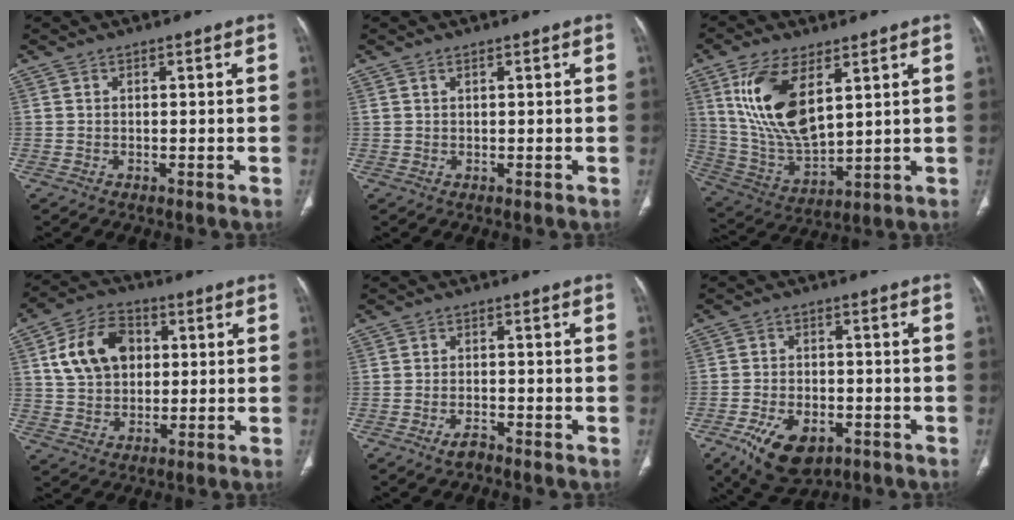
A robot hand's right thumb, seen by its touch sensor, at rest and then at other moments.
{"total": 0.6, "force": [0.4, 0.2, 0.3], "torque": [-0.010, 0.002, 0.010]}
{"total": 16.4, "force": [6.4, 7.6, 13.1], "torque": [-0.252, -0.027, 0.138]}
{"total": 12.7, "force": [3.0, 9.2, 8.1], "torque": [-0.123, 0.008, 0.052]}
{"total": 2.3, "force": [-1.8, 0.8, 1.2], "torque": [-0.030, 0.008, -0.033]}
{"total": 11.6, "force": [-5.7, 6.7, 7.6], "torque": [-0.123, 0.017, -0.086]}